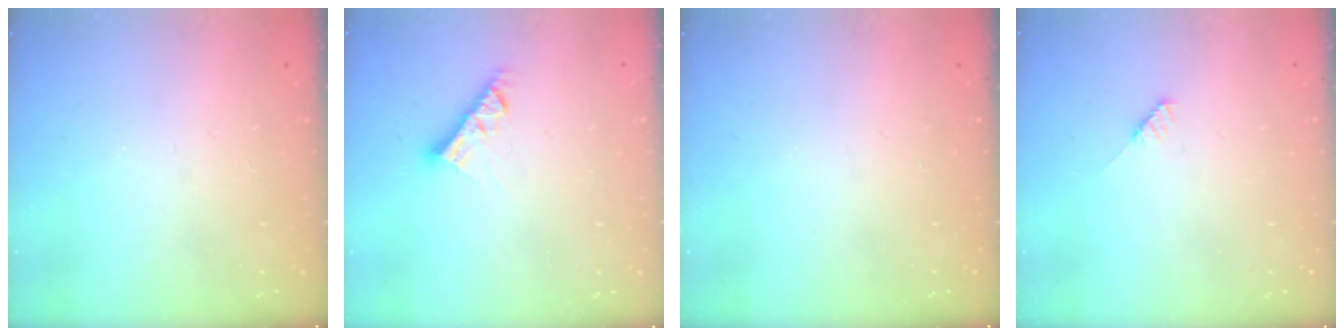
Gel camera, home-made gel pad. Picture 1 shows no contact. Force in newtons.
{"total": 7.7, "press": 7.7, "slide": 0.3}
{"total": 0.0}
{"total": 3.0, "press": 3.0, "slide": 0.2}